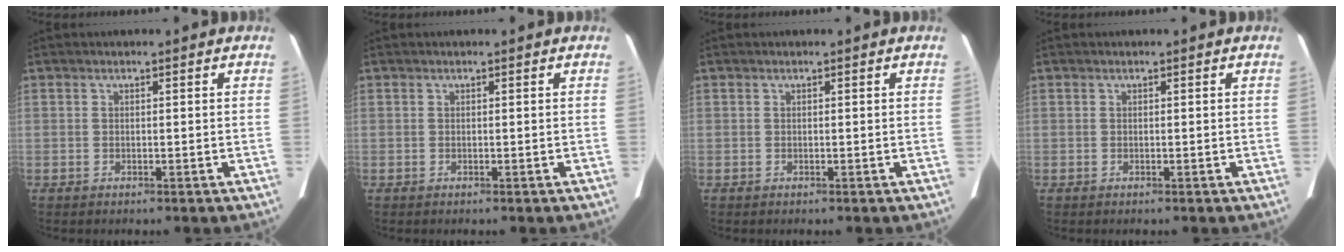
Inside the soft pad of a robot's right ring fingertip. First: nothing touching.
{"total": 0.0}
{"total": 0.0}
{"total": 0.0}